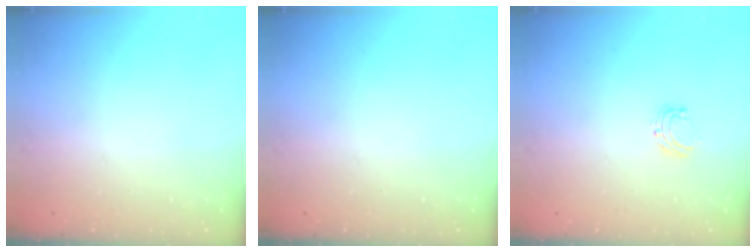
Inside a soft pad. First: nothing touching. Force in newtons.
{"total": 0.0}
{"total": 4.9, "press": 4.9, "slide": 0.5}